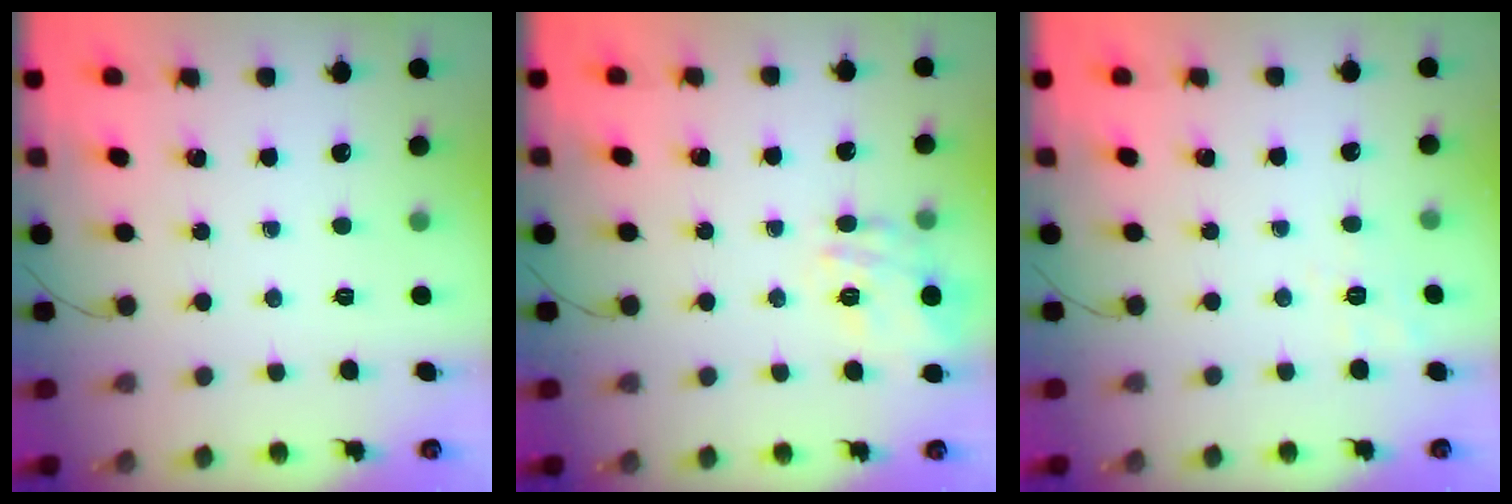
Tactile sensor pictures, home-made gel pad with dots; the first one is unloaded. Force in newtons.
{"total": 14.1, "press": 14.1, "slide": 0.9}
{"total": 2.8, "press": 2.1, "slide": 1.9}